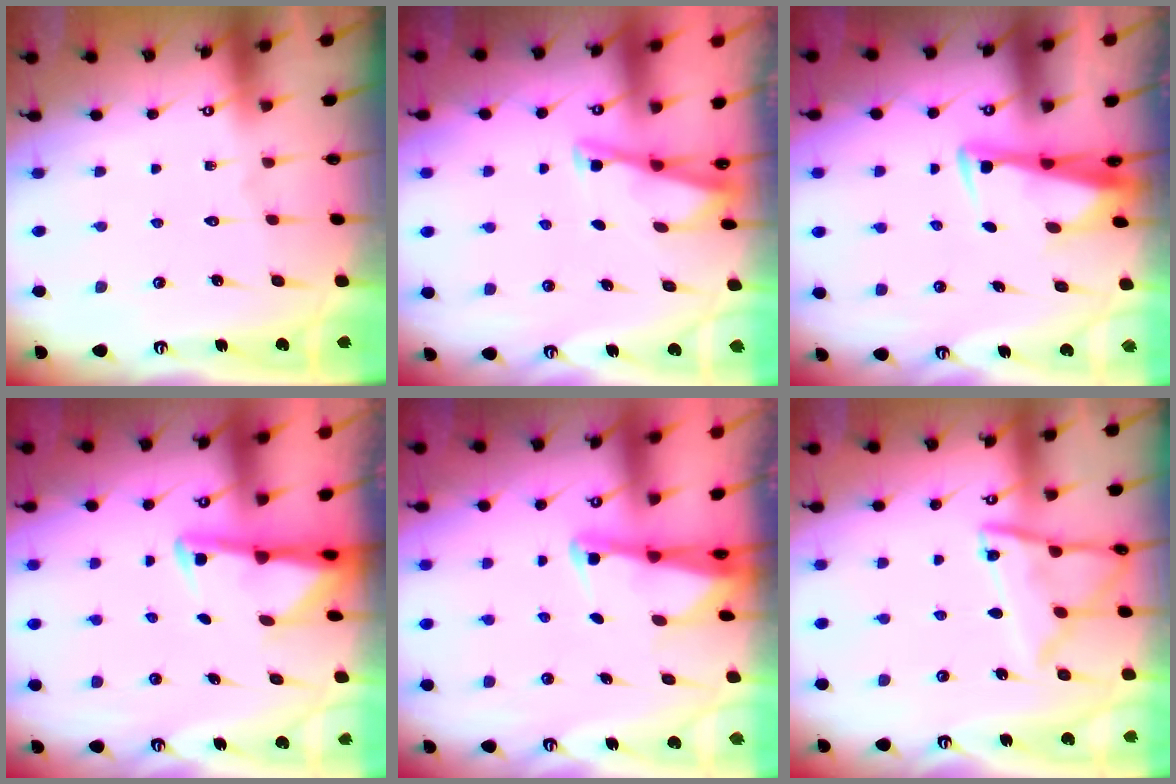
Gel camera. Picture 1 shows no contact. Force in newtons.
{"total": 3.3, "press": 3.3, "slide": 0.3}
{"total": 3.4, "press": 3.3, "slide": 0.9}
{"total": 2.8, "press": 2.7, "slide": 0.7}
{"total": 2.6, "press": 2.6, "slide": 0.3}
{"total": 12.4, "press": 12.4, "slide": 1.3}